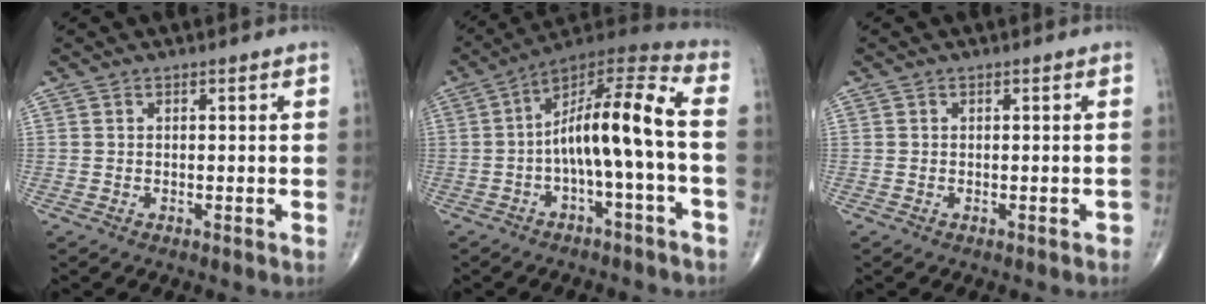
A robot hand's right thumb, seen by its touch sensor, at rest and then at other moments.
{"total": 14.3, "force": [-1.8, 2.2, 14.0], "torque": [-0.252, 0.055, -0.031]}
{"total": 0.7, "force": [-0.5, 0.4, 0.3], "torque": [0.003, 0.006, -0.005]}